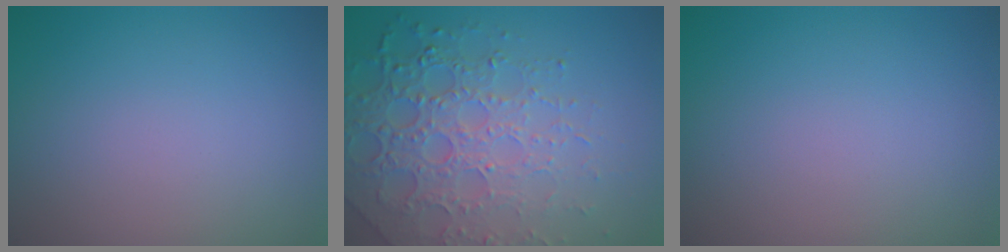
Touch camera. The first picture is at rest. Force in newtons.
{"total": 7.5, "press": 5.3, "slide": 5.3}
{"total": 0.0}